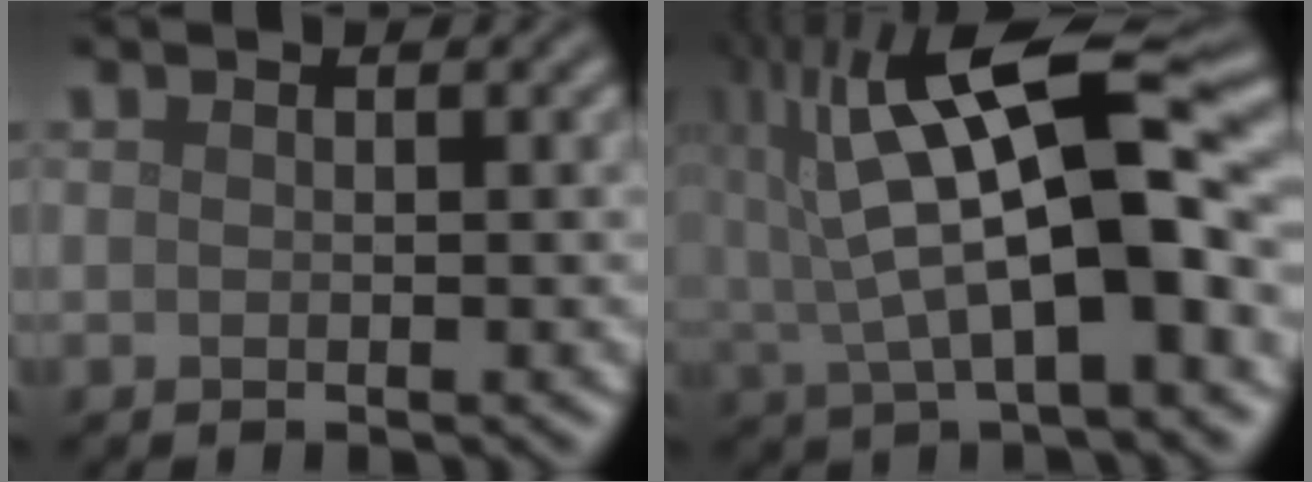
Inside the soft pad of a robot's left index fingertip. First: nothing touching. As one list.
[{"total": 13.9, "force": [2.6, 4.7, 12.8], "torque": [-0.207, 0.019, 0.042]}]